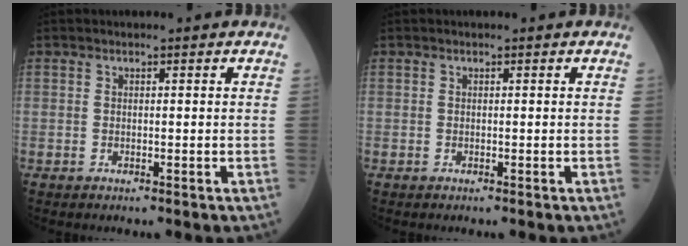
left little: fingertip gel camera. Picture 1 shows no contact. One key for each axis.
{"total": 0.0}